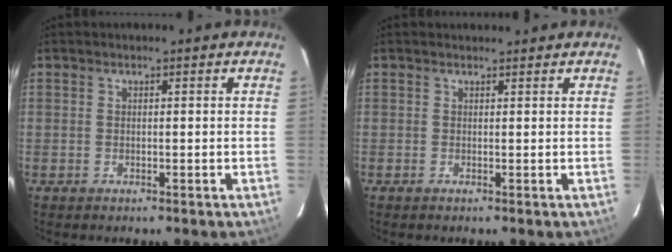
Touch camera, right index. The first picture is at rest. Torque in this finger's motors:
{"motor_torque": [-0.06, -0.05, -0.06, -0.09]}